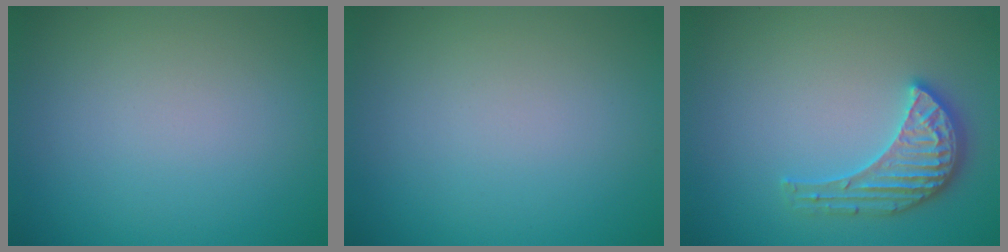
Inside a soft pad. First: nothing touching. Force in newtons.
{"total": 0.0}
{"total": 3.4, "press": 3.4, "slide": 0.6}